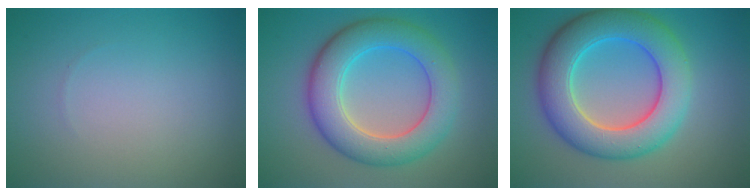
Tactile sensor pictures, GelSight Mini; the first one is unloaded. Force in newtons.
{"total": 7.4, "press": 7.4, "slide": 0.1}
{"total": 8.9, "press": 8.9, "slide": 0.5}